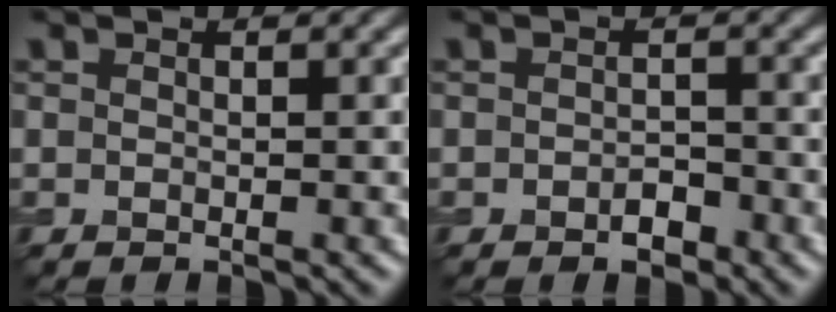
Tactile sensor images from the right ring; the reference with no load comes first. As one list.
[{"total": 1.6, "force": [-0.9, 0.9, 1.0], "torque": [-0.015, 0.000, -0.016]}]